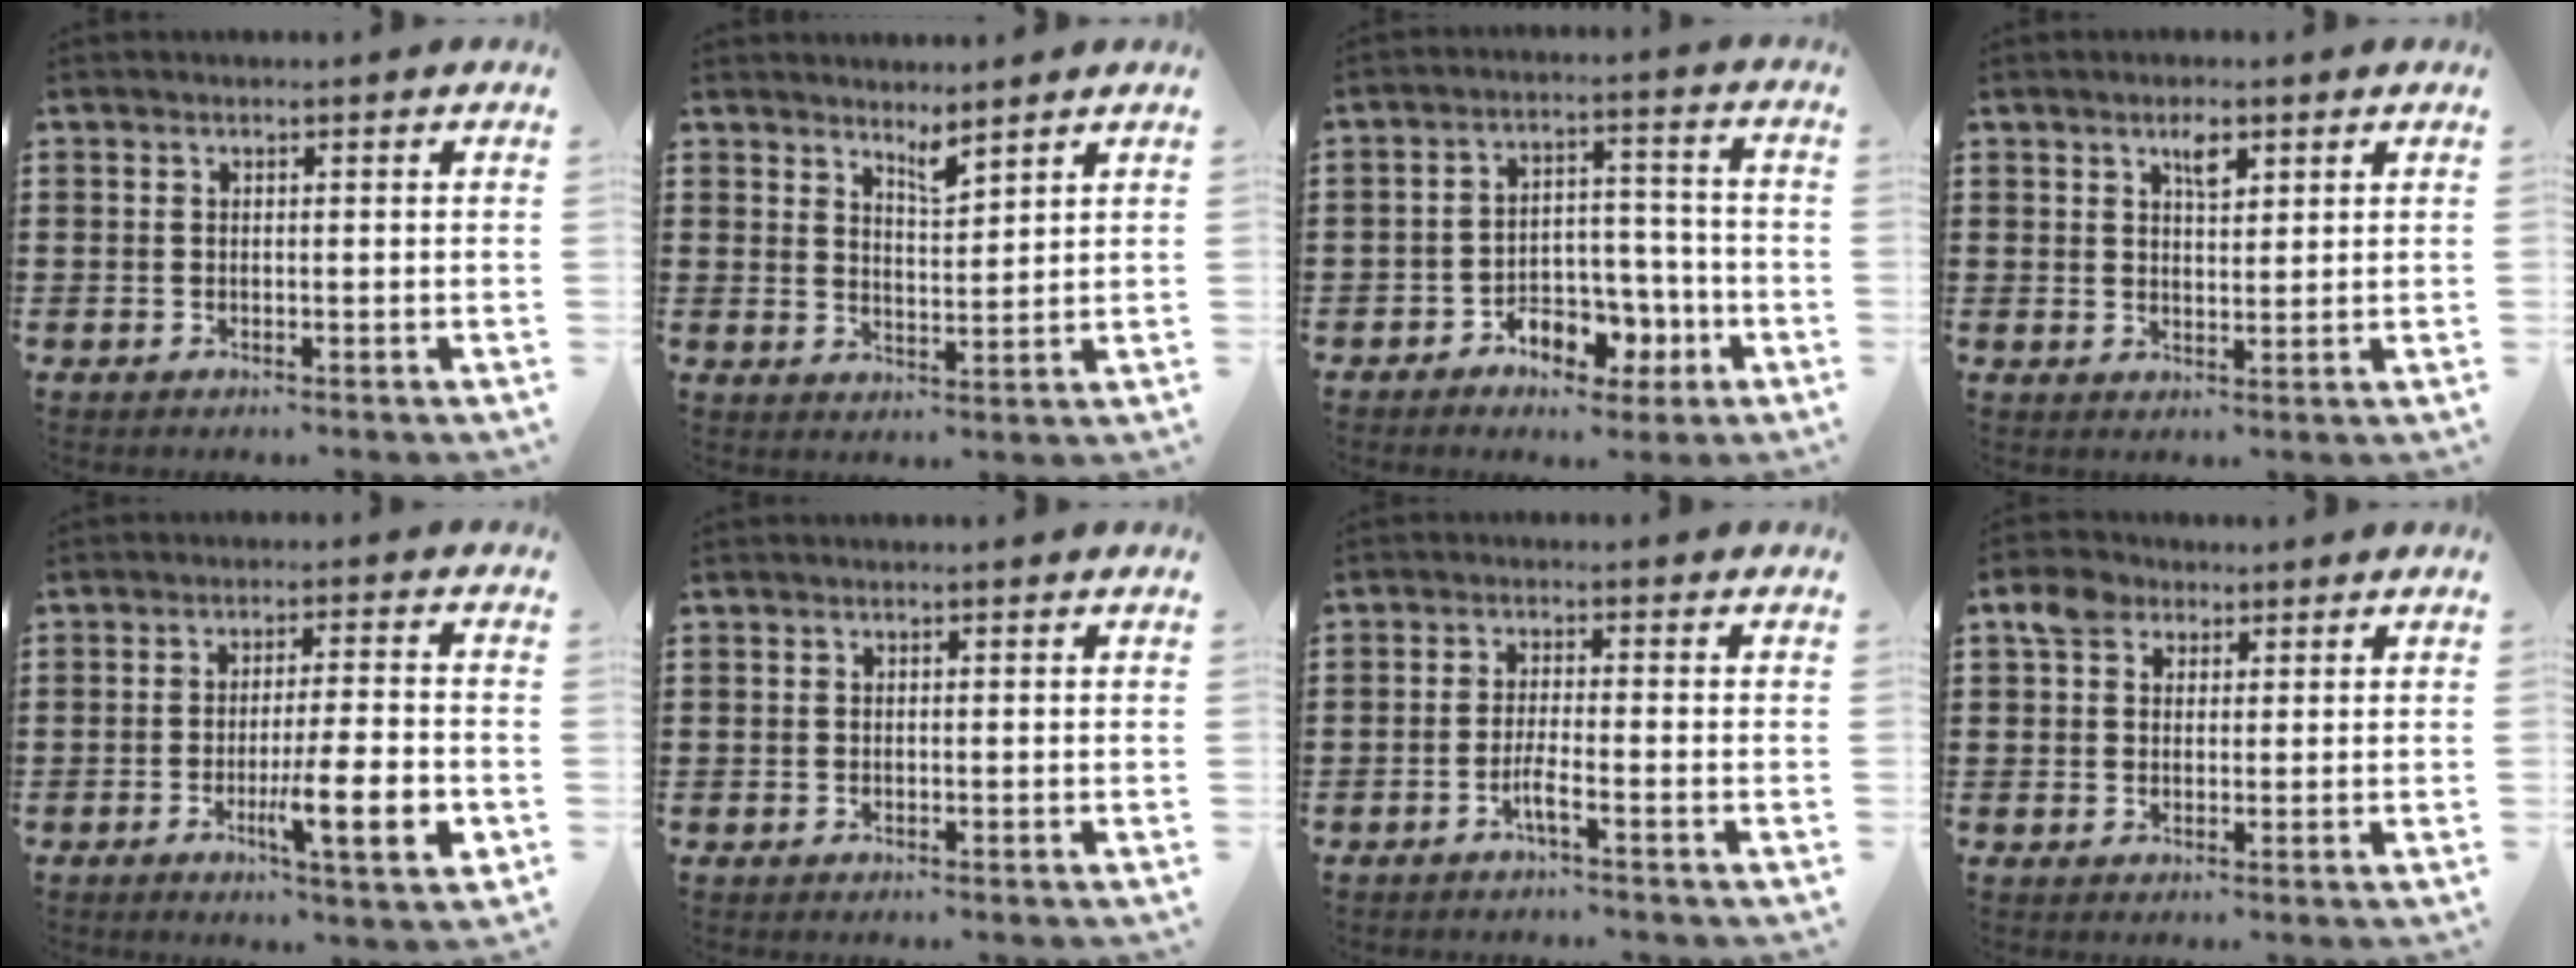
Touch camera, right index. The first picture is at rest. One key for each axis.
{"total": 3.2, "fx": 2.9, "fy": 0.2, "fz": 1.2, "tx": -0.023, "ty": -0.007, "tz": 0.052}
{"total": 7.0, "fx": -3.9, "fy": 4.7, "fz": 3.4, "tx": -0.048, "ty": 0.025, "tz": -0.067}
{"total": 3.2, "fx": 1.9, "fy": 1.2, "fz": 2.2, "tx": -0.033, "ty": 0.000, "tz": 0.029}
{"total": 10.0, "fx": -3.1, "fy": 1.6, "fz": 9.4, "tx": -0.142, "ty": -0.007, "tz": -0.048}
{"total": 0.0}
{"total": 3.1, "fx": -1.8, "fy": 0.1, "fz": 2.5, "tx": -0.051, "ty": -0.002, "tz": -0.036}
{"total": 4.4, "fx": 2.4, "fy": 3.3, "fz": 1.8, "tx": -0.051, "ty": 0.015, "tz": 0.044}